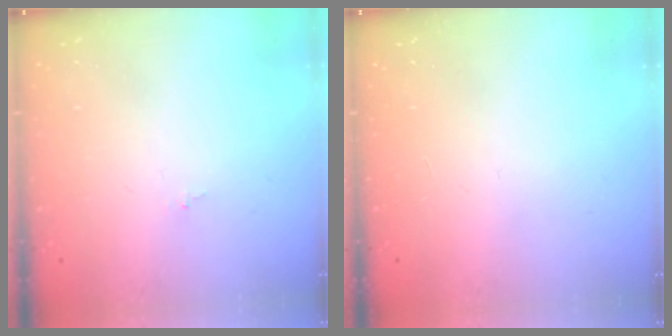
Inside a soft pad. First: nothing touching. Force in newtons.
{"total": 0.0}